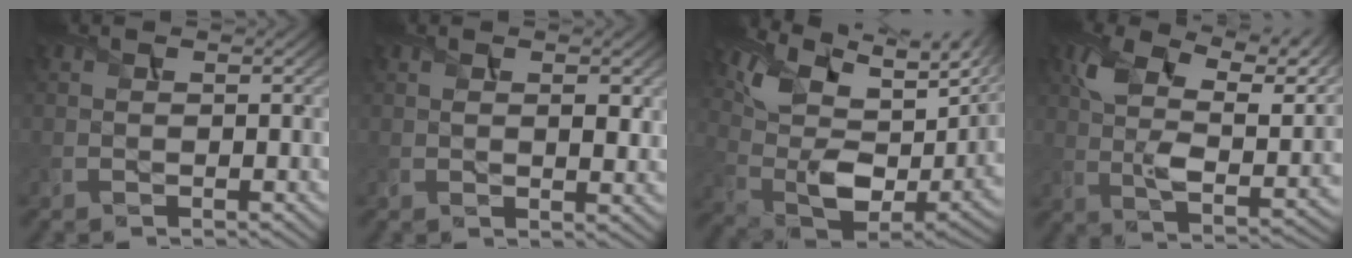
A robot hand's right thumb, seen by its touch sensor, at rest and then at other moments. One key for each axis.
{"total": 2.5, "fx": 0.9, "fy": 1.1, "fz": 2.1, "tx": -0.046, "ty": -0.005, "tz": 0.021}
{"total": 14.8, "fx": 6.9, "fy": 8.0, "fz": 10.4, "tx": -0.240, "ty": 0.003, "tz": 0.145}
{"total": 13.6, "fx": 6.4, "fy": 6.9, "fz": 9.8, "tx": -0.204, "ty": -0.008, "tz": 0.122}